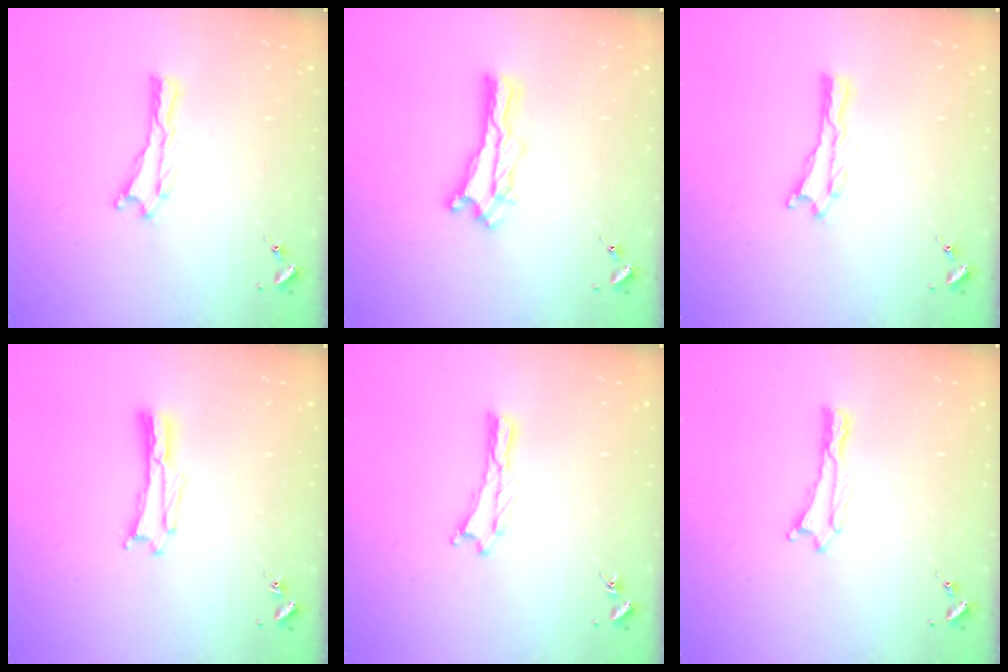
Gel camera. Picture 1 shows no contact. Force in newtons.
{"total": 1.2, "press": 1.2, "slide": 0.2}
{"total": 0.0}
{"total": 0.0}
{"total": 0.0}
{"total": 0.0}